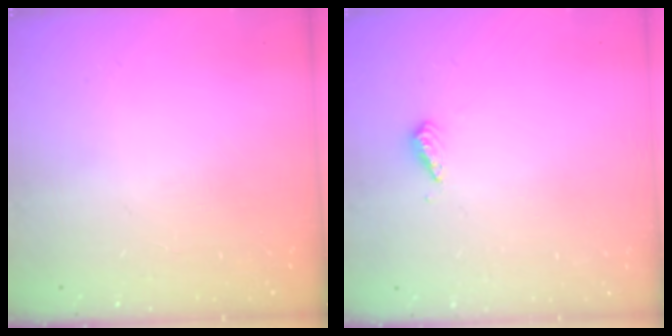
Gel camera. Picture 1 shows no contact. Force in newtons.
{"total": 2.8, "press": 2.8, "slide": 0.7}